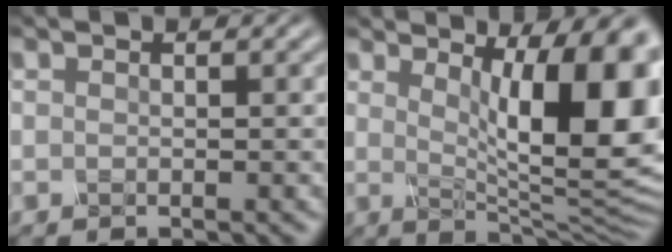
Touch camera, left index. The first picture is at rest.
{"total": 13.6, "force": [3.0, 4.0, 12.7], "torque": [-0.146, -0.012, 0.050]}